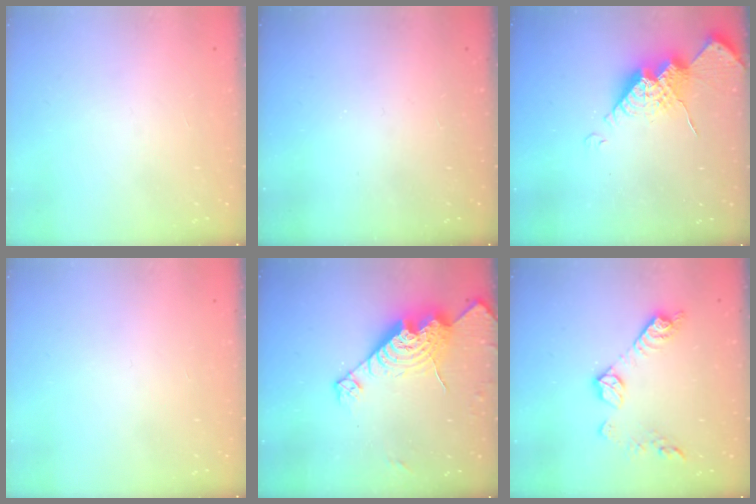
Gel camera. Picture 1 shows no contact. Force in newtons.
{"total": 0.0}
{"total": 14.7, "press": 14.6, "slide": 1.1}
{"total": 0.0}
{"total": 16.5, "press": 16.4, "slide": 1.6}
{"total": 10.6, "press": 10.6, "slide": 0.4}